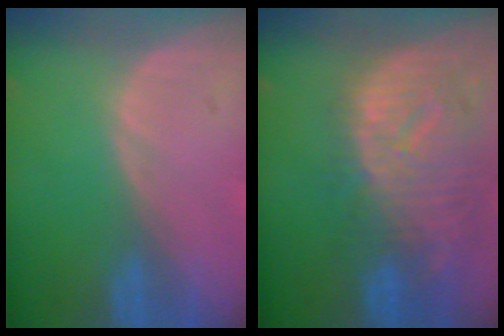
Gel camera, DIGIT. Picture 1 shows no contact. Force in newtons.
{"total": 12.2, "press": 10.5, "slide": 6.1}